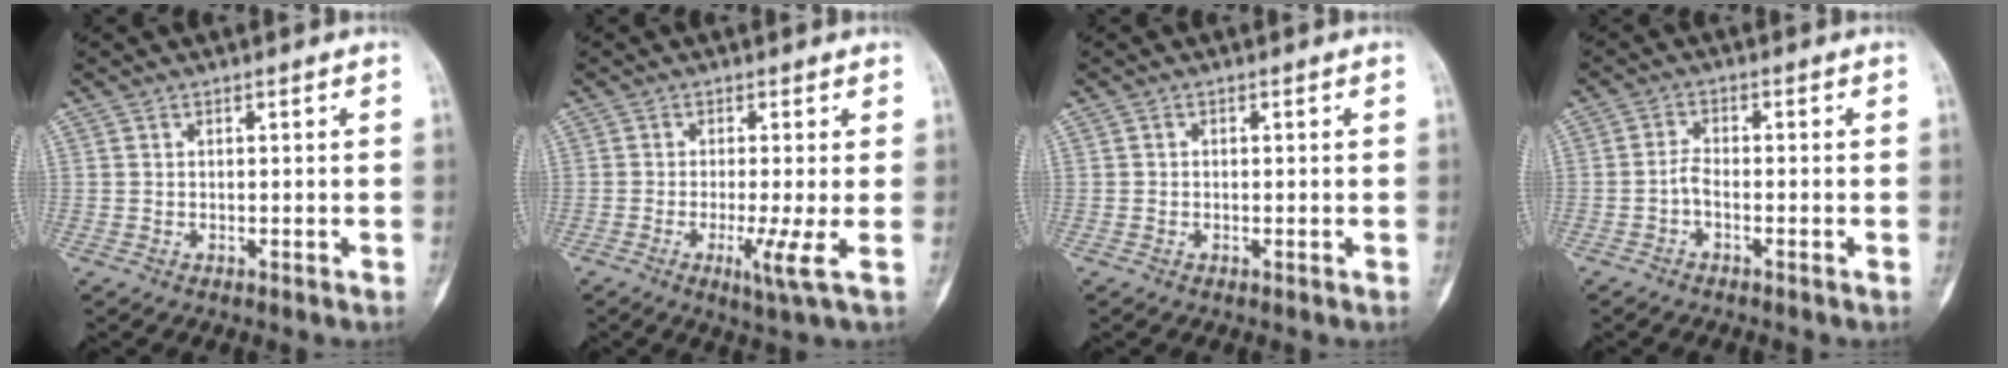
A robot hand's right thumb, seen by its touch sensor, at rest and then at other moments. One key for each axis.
{"total": 4.4, "fx": -1.1, "fy": -0.4, "fz": 4.3, "tx": -0.091, "ty": -0.016, "tz": -0.021}
{"total": 0.0}
{"total": 2.0, "fx": -1.0, "fy": 0.5, "fz": 1.6, "tx": -0.036, "ty": 0.004, "tz": -0.031}